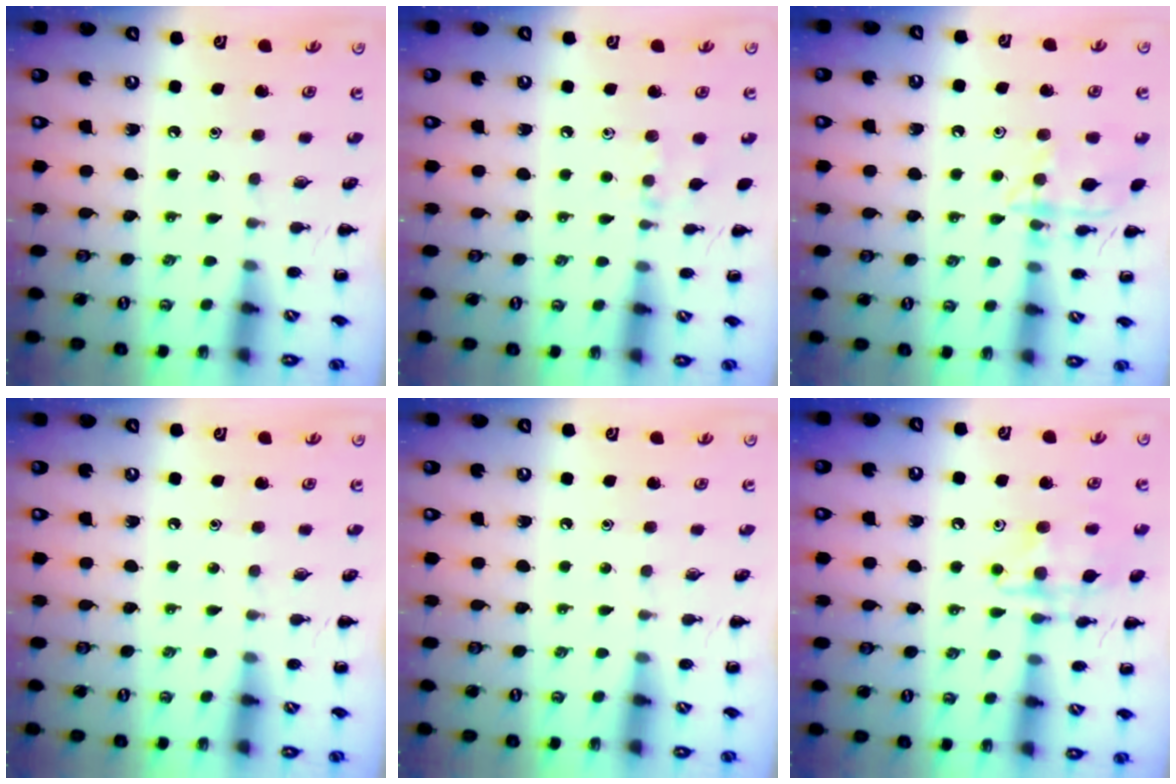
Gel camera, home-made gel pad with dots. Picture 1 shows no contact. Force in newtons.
{"total": 6.0, "press": 5.7, "slide": 1.9}
{"total": 11.9, "press": 11.9, "slide": 0.8}
{"total": 0.0}
{"total": 0.0}
{"total": 12.5, "press": 12.4, "slide": 1.6}